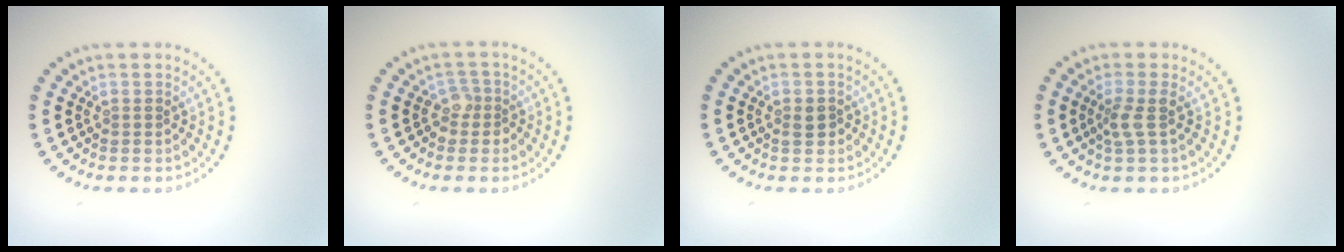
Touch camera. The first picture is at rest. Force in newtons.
{"total": 1.6, "press": 1.3, "slide": 0.9}
{"total": 1.5, "press": 1.5, "slide": 0.1}
{"total": 1.8, "press": 1.4, "slide": 1.2}